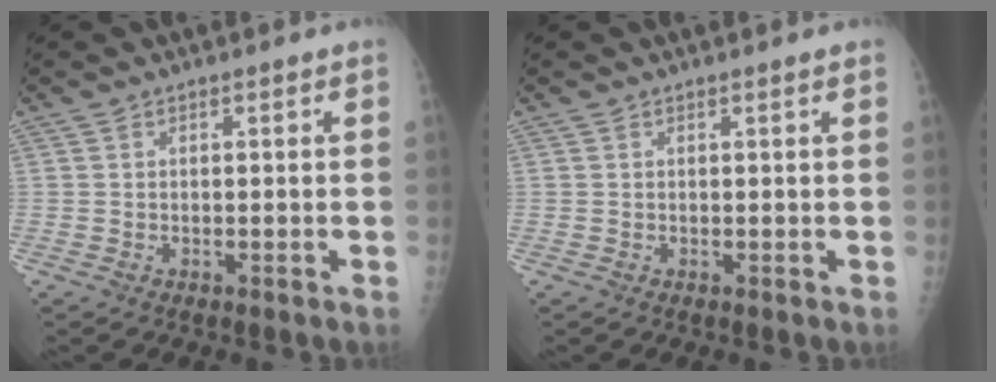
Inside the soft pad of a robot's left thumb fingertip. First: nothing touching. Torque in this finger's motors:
{"motor_torque": [-0.15, -0.04, -0.08, 0.15, 0.01]}